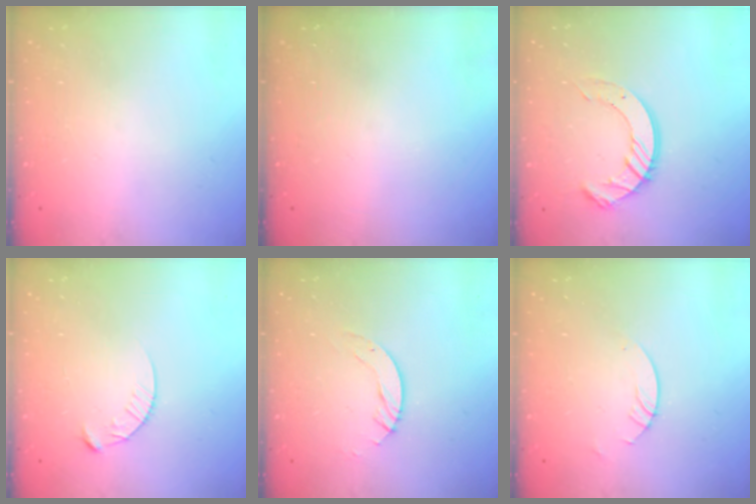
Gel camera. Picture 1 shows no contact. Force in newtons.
{"total": 0.0}
{"total": 10.2, "press": 10.1, "slide": 1.0}
{"total": 4.3, "press": 4.3, "slide": 0.4}
{"total": 3.0, "press": 3.0, "slide": 0.2}
{"total": 3.0, "press": 2.9, "slide": 0.3}